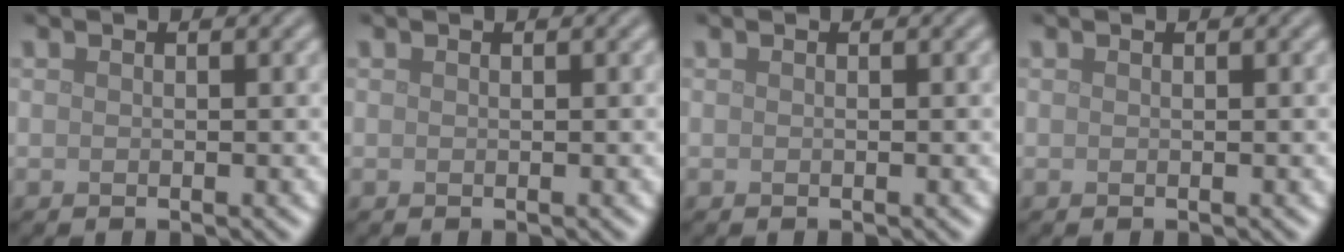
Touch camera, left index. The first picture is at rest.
{"total": 0.0}
{"total": 0.0}
{"total": 0.0}